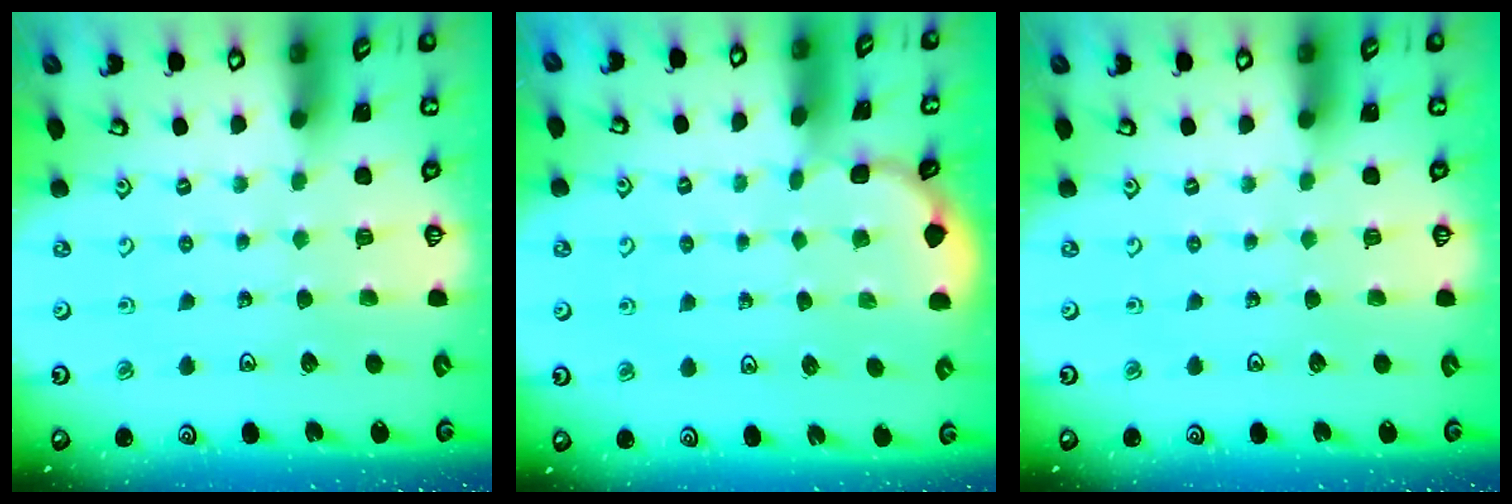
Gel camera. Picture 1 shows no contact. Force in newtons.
{"total": 1.3, "press": 1.3, "slide": 0.1}
{"total": 0.0}